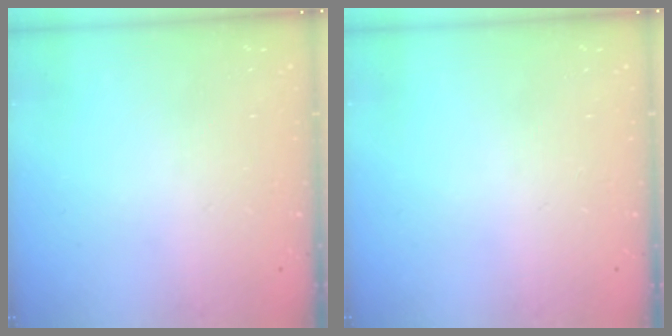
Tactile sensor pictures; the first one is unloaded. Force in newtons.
{"total": 0.0}